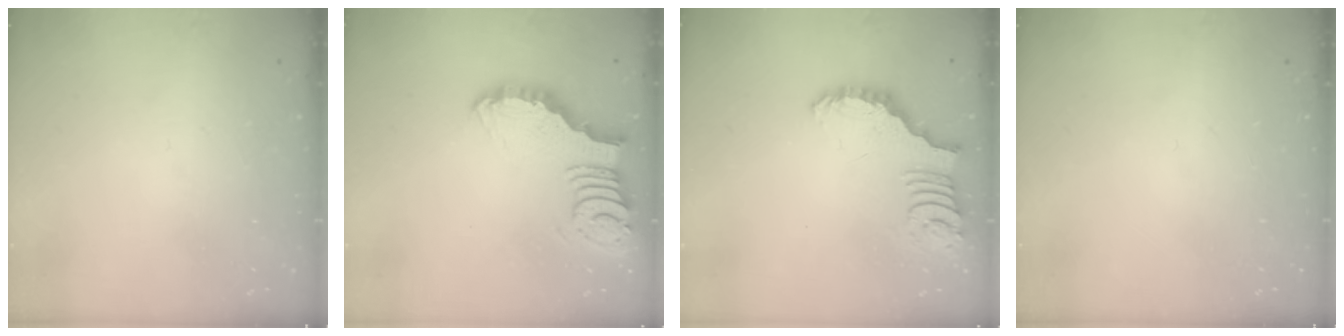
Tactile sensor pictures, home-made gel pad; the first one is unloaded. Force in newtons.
{"total": 6.5, "press": 6.4, "slide": 0.9}
{"total": 2.6, "press": 2.5, "slide": 0.5}
{"total": 0.0}